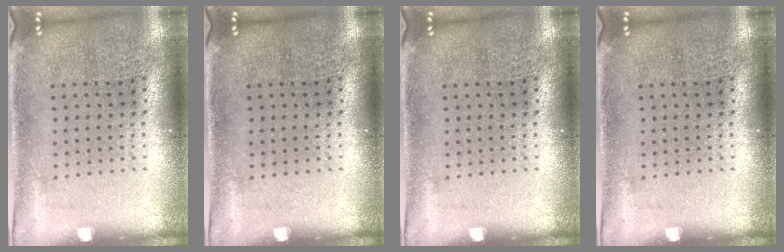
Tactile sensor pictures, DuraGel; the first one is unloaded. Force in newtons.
{"total": 0.0}
{"total": 0.0}
{"total": 0.0}